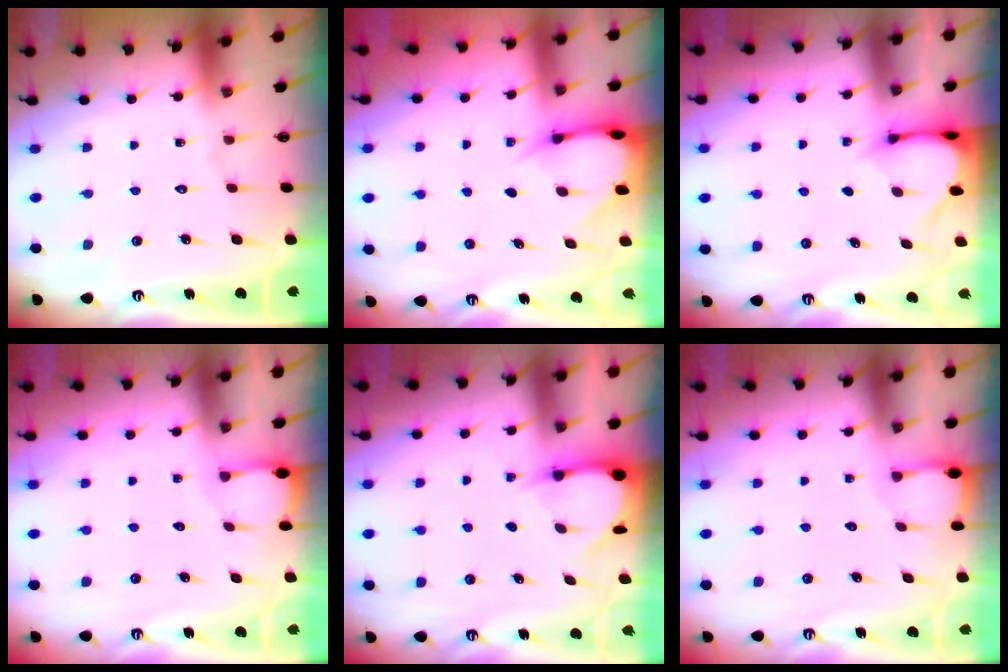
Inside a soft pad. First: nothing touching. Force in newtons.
{"total": 4.2, "press": 4.1, "slide": 0.6}
{"total": 3.4, "press": 3.4, "slide": 0.3}
{"total": 2.0, "press": 2.0, "slide": 0.2}
{"total": 3.5, "press": 3.5, "slide": 0.3}
{"total": 2.0, "press": 2.0, "slide": 0.2}